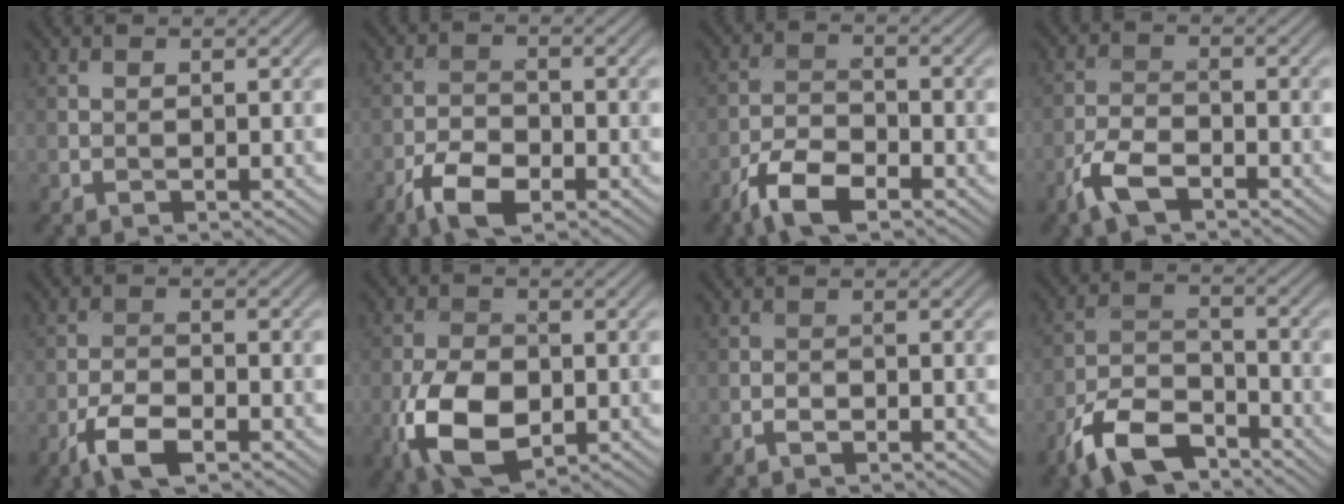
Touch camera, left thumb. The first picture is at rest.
{"total": 5.6, "force": [-3.5, 2.4, 3.7], "torque": [-0.072, -0.001, -0.070]}
{"total": 6.4, "force": [-4.3, 2.4, 4.0], "torque": [-0.082, -0.001, -0.092]}
{"total": 5.0, "force": [-3.3, 1.9, 3.3], "torque": [-0.075, -0.003, -0.075]}
{"total": 5.0, "force": [-3.1, 1.7, 3.4], "torque": [-0.072, -0.002, -0.065]}
{"total": 9.6, "force": [-3.1, 5.6, 7.2], "torque": [-0.162, -0.015, -0.068]}
{"total": 0.7, "force": [-0.6, 0.2, 0.3], "torque": [-0.007, 0.001, -0.014]}
{"total": 9.5, "force": [-6.6, 4.0, 5.4], "torque": [-0.104, -0.007, -0.144]}